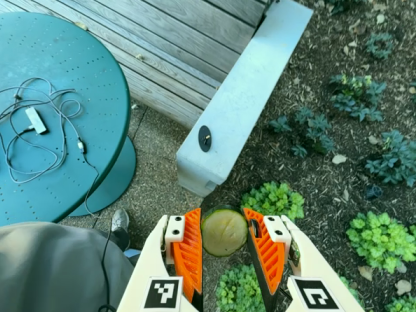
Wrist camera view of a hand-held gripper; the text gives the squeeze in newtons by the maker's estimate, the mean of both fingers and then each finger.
{"total": 10.4, "left": 10.8, "right": 10.0}